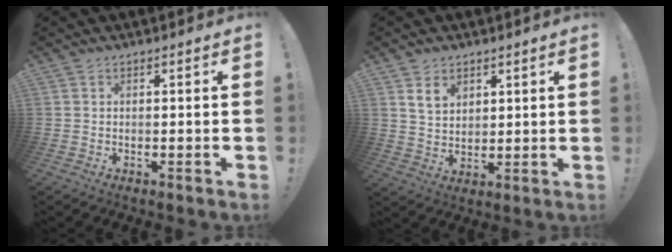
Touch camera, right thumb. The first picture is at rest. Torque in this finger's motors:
{"motor_torque": [-0.01, 0.36, 0.10, 0.11, 0.06]}